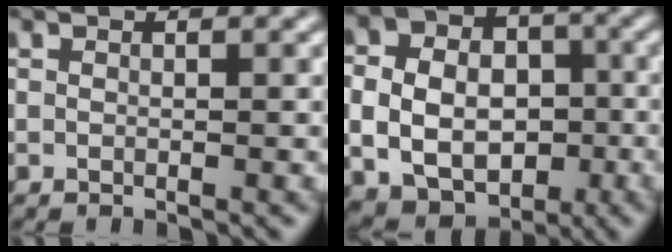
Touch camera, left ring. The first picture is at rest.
{"total": 11.5, "force": [-1.3, 9.5, 6.4], "torque": [-0.110, 0.005, -0.032]}